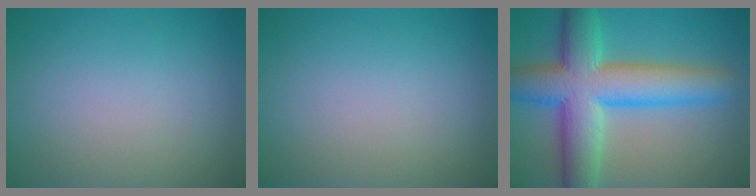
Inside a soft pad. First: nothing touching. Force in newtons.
{"total": 0.0}
{"total": 10.8, "press": 10.8, "slide": 0.4}